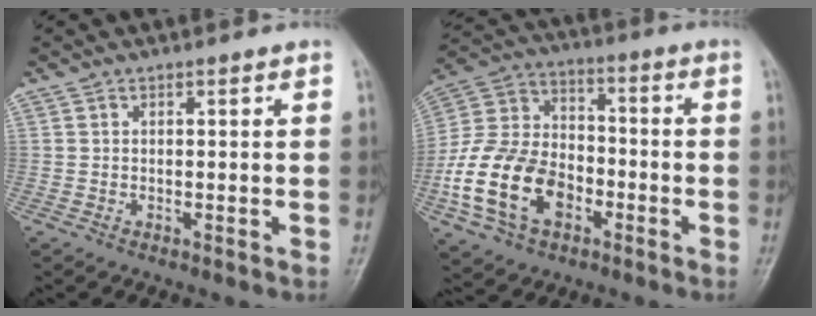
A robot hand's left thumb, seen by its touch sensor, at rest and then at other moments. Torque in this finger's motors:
{"motor_torque": [0.79, 4.22, 1.71, 1.06, 0.54]}